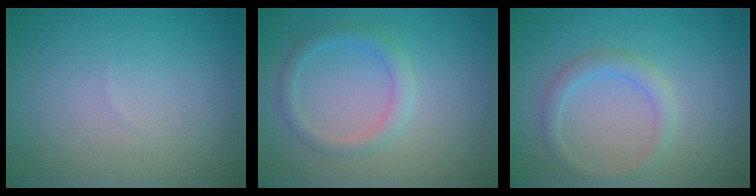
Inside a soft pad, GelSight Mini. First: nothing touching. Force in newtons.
{"total": 2.0, "press": 2.0, "slide": 0.1}
{"total": 2.0, "press": 2.0, "slide": 0.3}